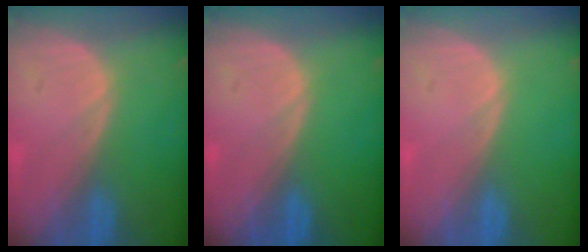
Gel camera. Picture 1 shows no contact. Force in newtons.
{"total": 0.0}
{"total": 0.0}